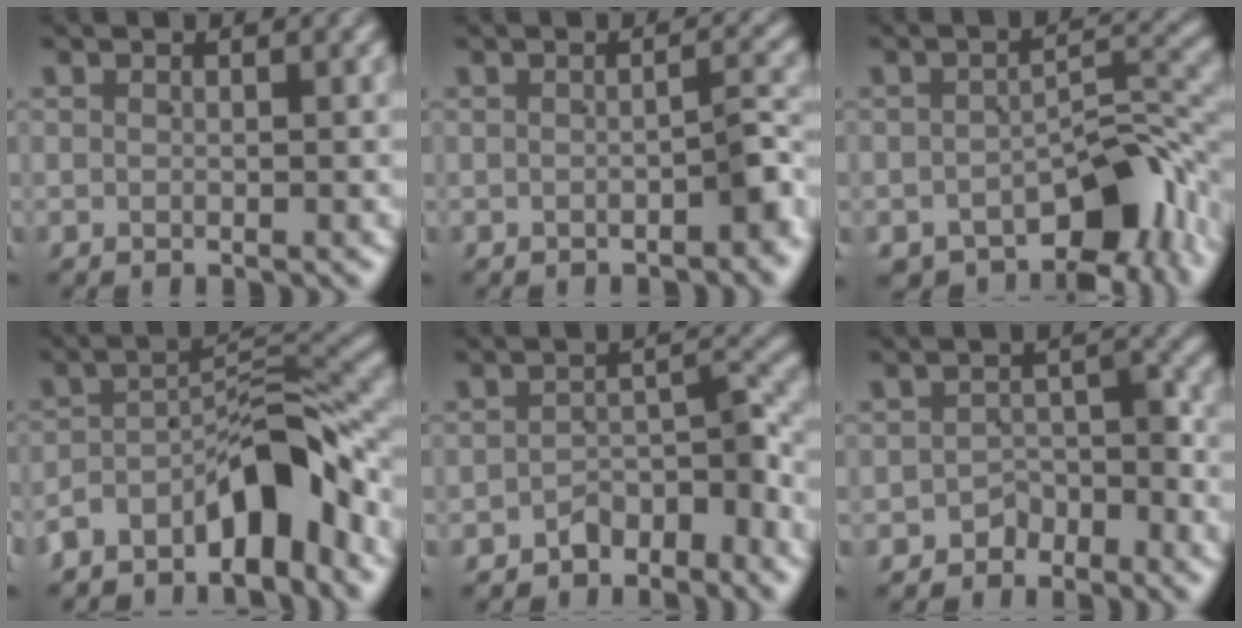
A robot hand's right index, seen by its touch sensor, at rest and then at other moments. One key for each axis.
{"total": 2.2, "fx": -1.4, "fy": 0.5, "fz": 1.6, "tx": -0.019, "ty": 0.002, "tz": -0.023}
{"total": 10.8, "fx": -7.0, "fy": 5.6, "fz": 6.1, "tx": -0.081, "ty": -0.026, "tz": -0.096}
{"total": 7.0, "fx": -4.7, "fy": 2.6, "fz": 4.5, "tx": -0.059, "ty": 0.009, "tz": -0.078}
{"total": 3.5, "fx": -3.1, "fy": 1.1, "fz": 1.3, "tx": -0.006, "ty": 0.007, "tz": -0.057}
{"total": 3.0, "fx": -2.5, "fy": 1.7, "fz": 0.5, "tx": 0.002, "ty": 0.002, "tz": -0.045}